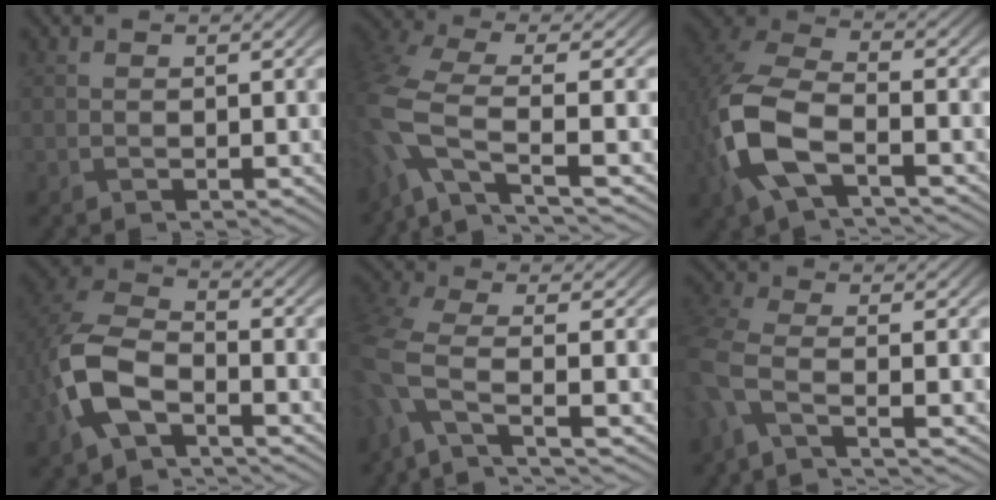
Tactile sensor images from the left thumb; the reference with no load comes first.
{"total": 9.1, "force": [-2.7, 3.8, 7.9], "torque": [-0.208, -0.014, -0.065]}
{"total": 11.3, "force": [-3.4, 6.4, 8.7], "torque": [-0.230, -0.018, -0.071]}
{"total": 10.3, "force": [-3.6, 6.3, 7.4], "torque": [-0.192, -0.010, -0.077]}
{"total": 7.9, "force": [-2.9, 2.8, 6.8], "torque": [-0.176, -0.009, -0.073]}
{"total": 5.3, "force": [-2.4, 1.9, 4.3], "torque": [-0.119, -0.014, -0.061]}